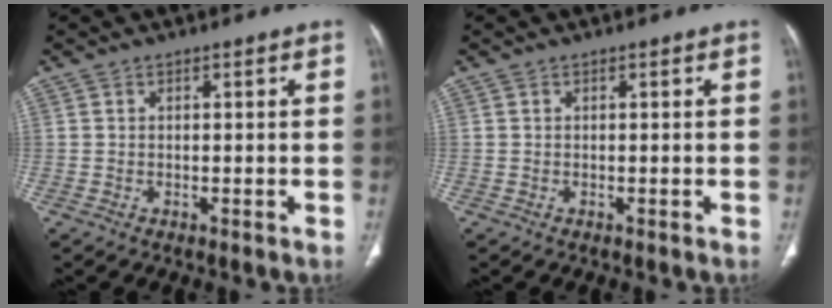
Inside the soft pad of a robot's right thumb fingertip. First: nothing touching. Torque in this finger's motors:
{"motor_torque": [-0.16, 0.09, 0.27, -0.12, -0.04]}